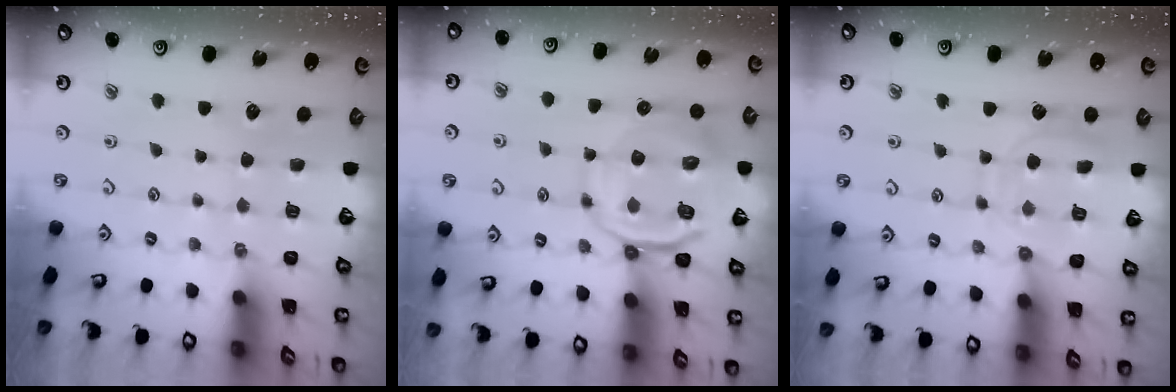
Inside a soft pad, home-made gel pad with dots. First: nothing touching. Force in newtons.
{"total": 10.2, "press": 10.0, "slide": 1.8}
{"total": 11.8, "press": 11.8, "slide": 0.8}